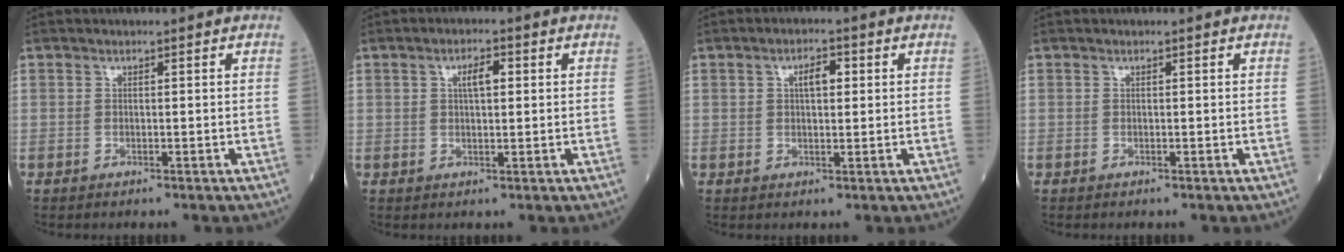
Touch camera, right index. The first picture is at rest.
{"total": 3.1, "force": [0.9, 1.1, 2.8], "torque": [-0.048, 0.004, 0.014]}
{"total": 3.2, "force": [0.9, 1.3, 2.8], "torque": [-0.046, 0.006, 0.014]}
{"total": 0.0}